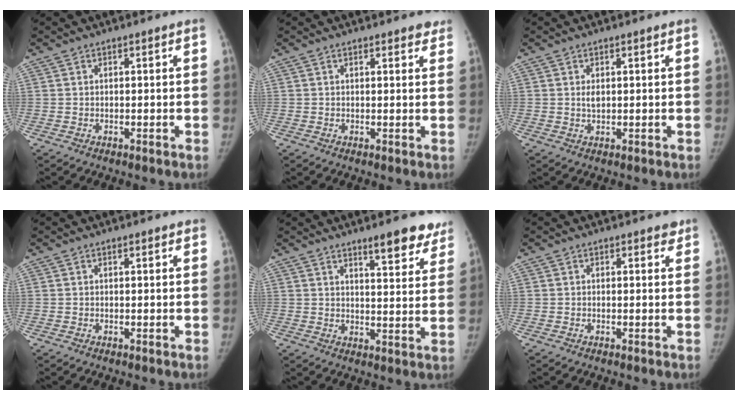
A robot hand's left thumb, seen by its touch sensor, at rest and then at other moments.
{"total": 3.1, "force": [2.5, 1.1, 1.3], "torque": [0.003, -0.005, 0.023]}
{"total": 1.8, "force": [0.6, 0.9, 1.4], "torque": [-0.024, -0.004, 0.013]}
{"total": 0.8, "force": [0.6, 0.3, 0.5], "torque": [-0.008, -0.001, 0.006]}
{"total": 9.4, "force": [7.0, 2.5, 5.7], "torque": [-0.041, -0.043, 0.093]}
{"total": 1.1, "force": [0.8, 0.6, 0.4], "torque": [0.007, -0.004, 0.004]}